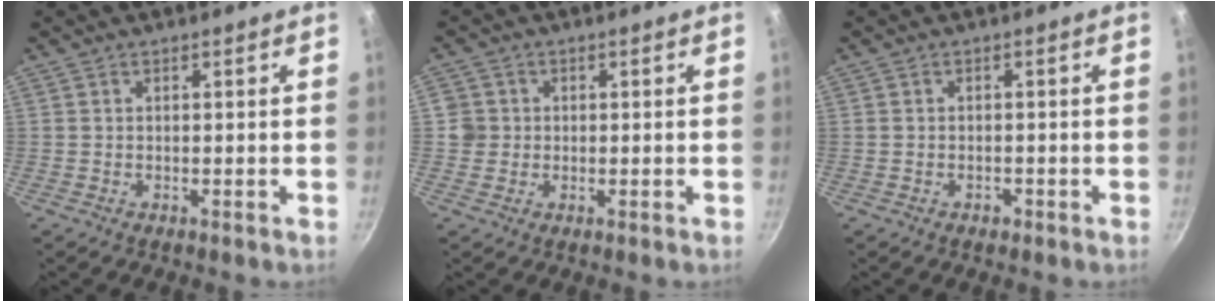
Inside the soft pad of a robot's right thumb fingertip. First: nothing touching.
{"total": 3.2, "force": [0.0, 3.1, 0.7], "torque": [0.004, 0.010, -0.003]}
{"total": 1.2, "force": [-0.7, 0.9, 0.5], "torque": [-0.005, 0.007, -0.007]}